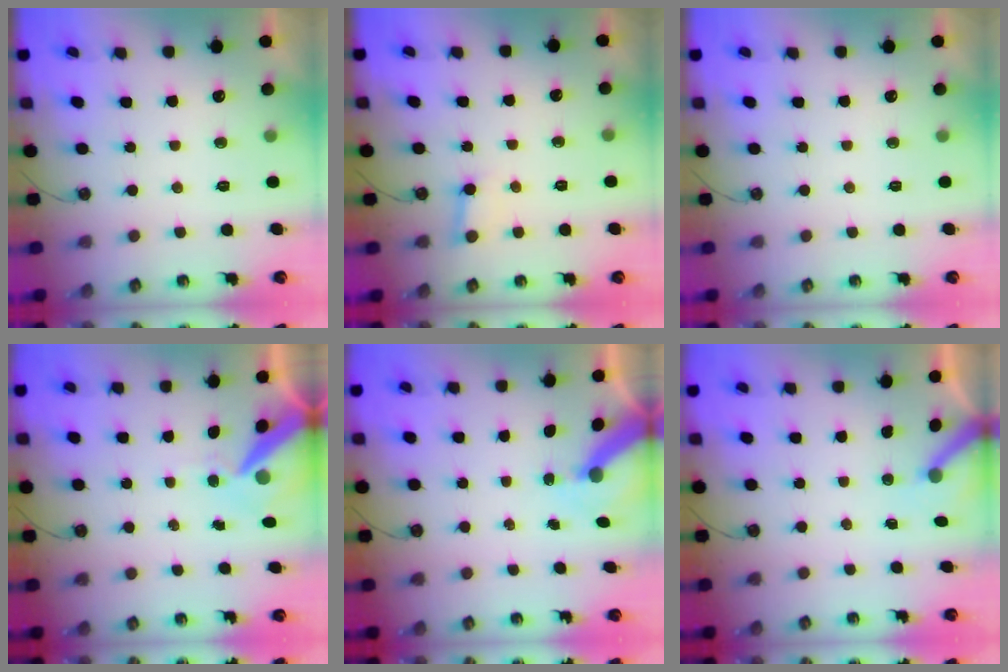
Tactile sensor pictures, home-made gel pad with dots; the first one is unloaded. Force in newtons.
{"total": 3.7, "press": 3.7, "slide": 0.2}
{"total": 0.0}
{"total": 10.0, "press": 9.9, "slide": 1.4}
{"total": 8.3, "press": 8.3, "slide": 0.7}
{"total": 3.5, "press": 3.5, "slide": 0.3}